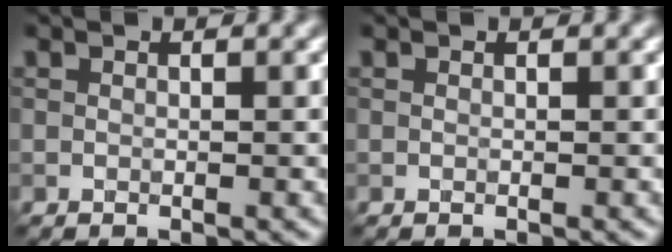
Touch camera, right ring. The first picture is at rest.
{"total": 0.0}